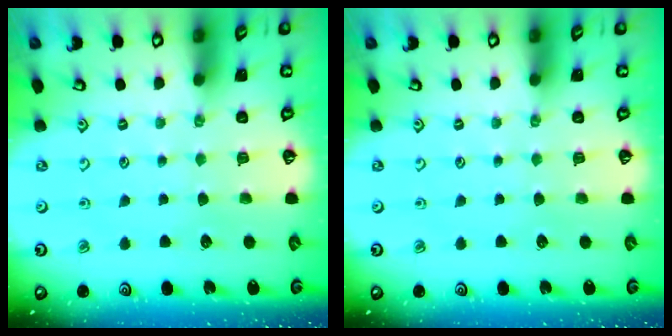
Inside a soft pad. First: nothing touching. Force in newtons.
{"total": 0.0}